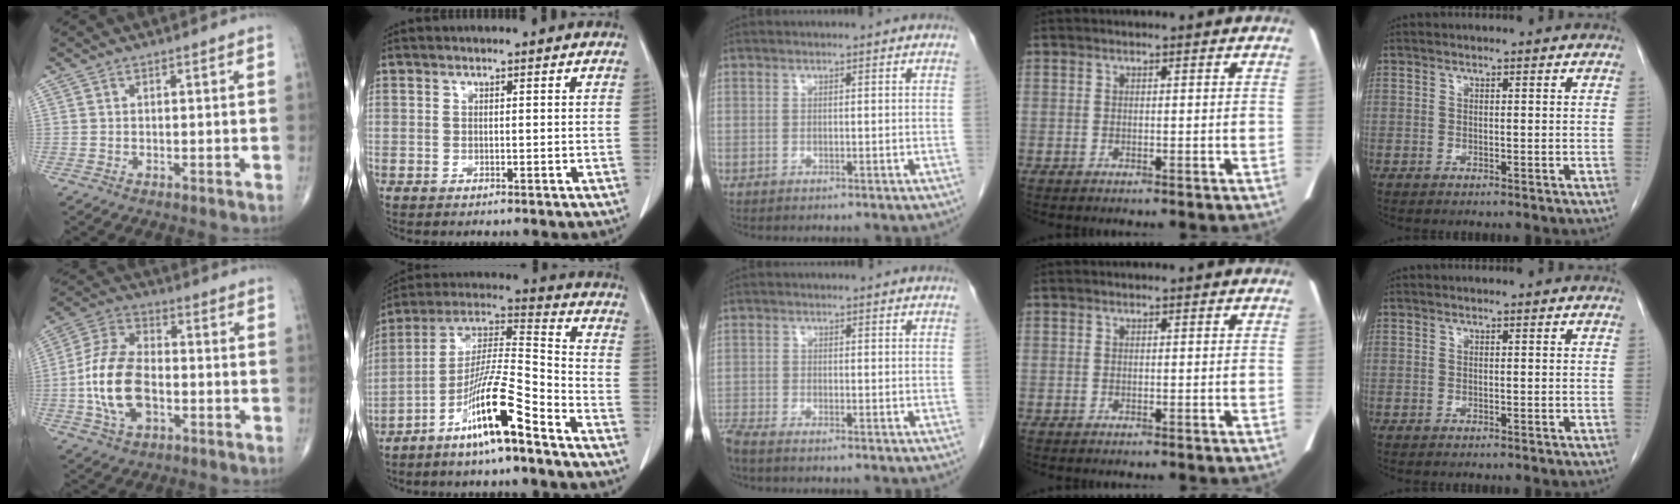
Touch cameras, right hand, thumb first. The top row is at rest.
{"thumb": {"total": 13.9, "force": [-2.7, 8.1, 11.0], "torque": [-0.217, 0.023, -0.053]}, "index": {"total": 13.6, "force": [-8.5, 0.3, 10.6], "torque": [-0.204, -0.005, -0.163]}, "middle": {"total": 3.7, "force": [-3.2, 0.5, 1.8], "torque": [-0.037, -0.006, -0.056]}}